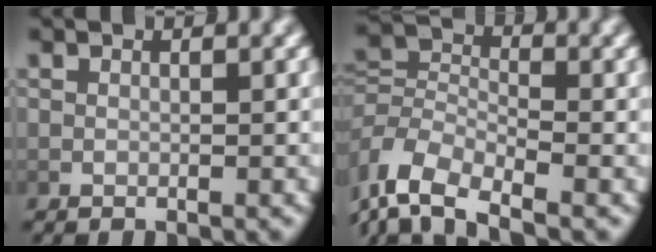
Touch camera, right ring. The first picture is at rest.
{"total": 7.5, "force": [-4.4, 5.1, 3.4], "torque": [-0.098, -0.041, -0.065]}